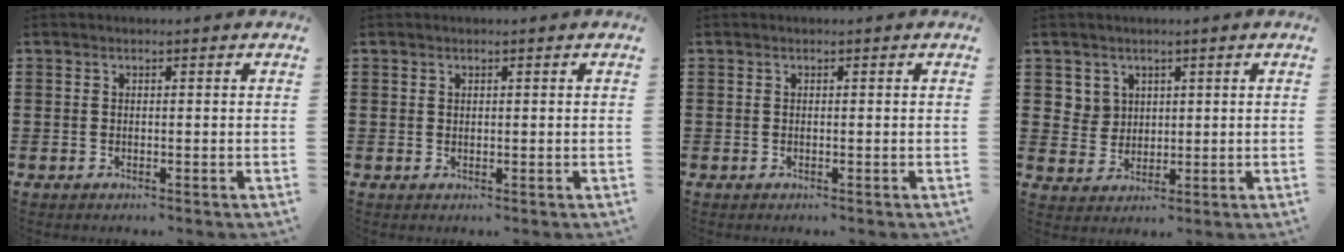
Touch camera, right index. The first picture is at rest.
{"total": 0.6, "force": [0.4, 0.5, 0.2], "torque": [-0.004, 0.003, 0.008]}
{"total": 0.0}
{"total": 4.1, "force": [2.0, 3.5, 0.5], "torque": [-0.027, 0.012, 0.038]}